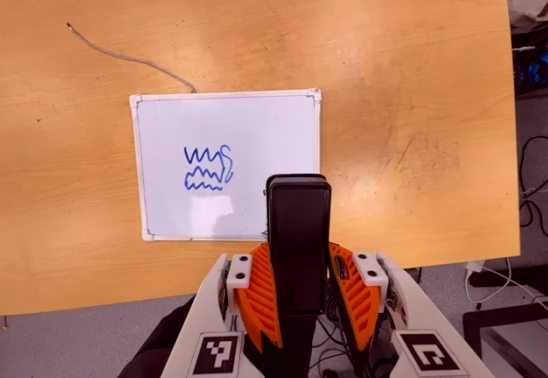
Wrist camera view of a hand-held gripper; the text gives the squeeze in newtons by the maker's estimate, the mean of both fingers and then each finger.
{"total": 4.8, "left": 3.5, "right": 6.1}